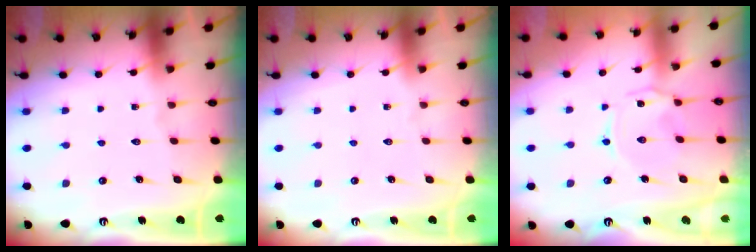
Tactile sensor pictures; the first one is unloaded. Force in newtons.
{"total": 0.0}
{"total": 1.6, "press": 1.5, "slide": 0.6}